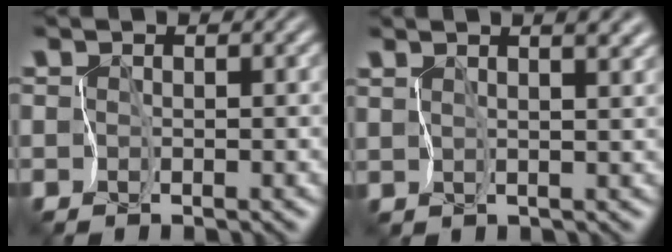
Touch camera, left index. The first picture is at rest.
{"total": 2.6, "force": [2.2, 0.2, 1.3], "torque": [-0.021, -0.009, 0.037]}